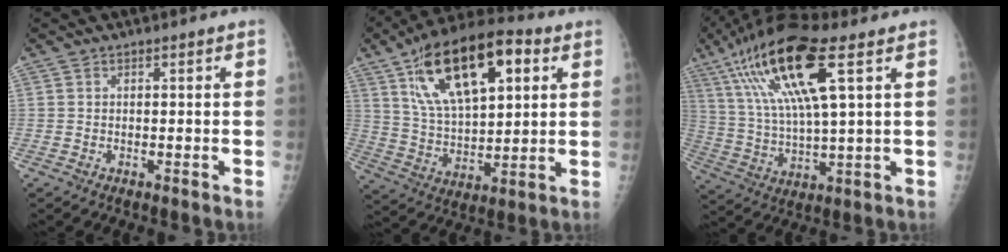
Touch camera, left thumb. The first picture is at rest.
{"total": 21.9, "force": [9.1, 10.1, 17.2], "torque": [-0.269, -0.012, 0.158]}
{"total": 19.1, "force": [8.3, 4.5, 16.6], "torque": [-0.336, -0.010, 0.153]}